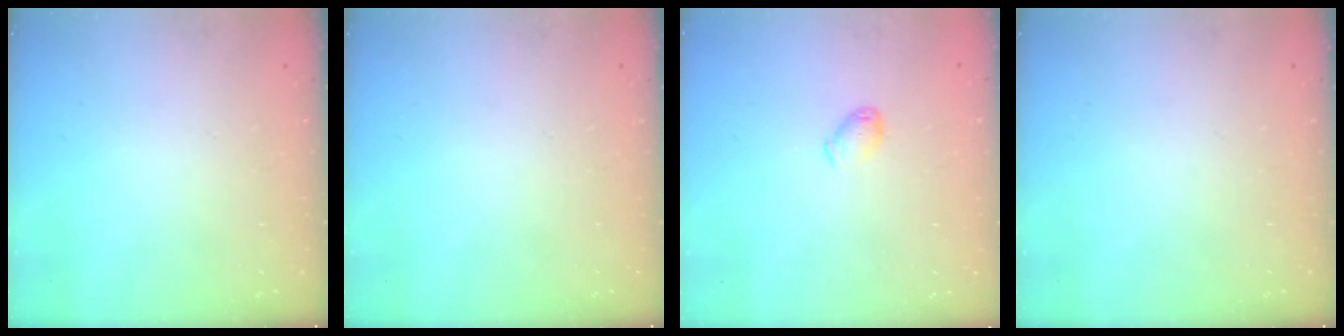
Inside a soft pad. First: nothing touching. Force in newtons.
{"total": 0.0}
{"total": 5.1, "press": 5.0, "slide": 0.8}
{"total": 0.0}